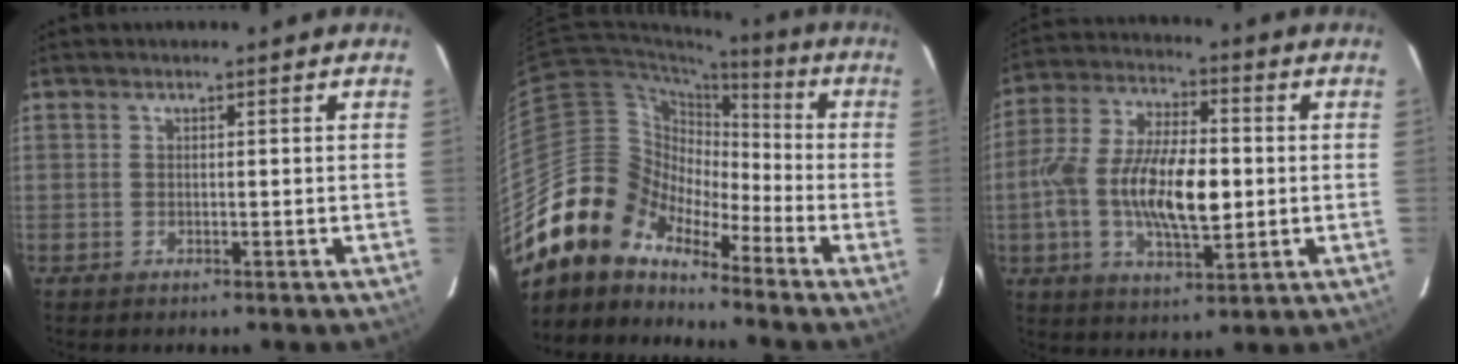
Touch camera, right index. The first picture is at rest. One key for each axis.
{"total": 12.9, "fx": -10.1, "fy": 7.6, "fz": 2.4, "tx": -0.057, "ty": 0.035, "tz": -0.206}
{"total": 15.9, "fx": -1.7, "fy": 6.8, "fz": 14.2, "tx": -0.282, "ty": 0.002, "tz": -0.033}